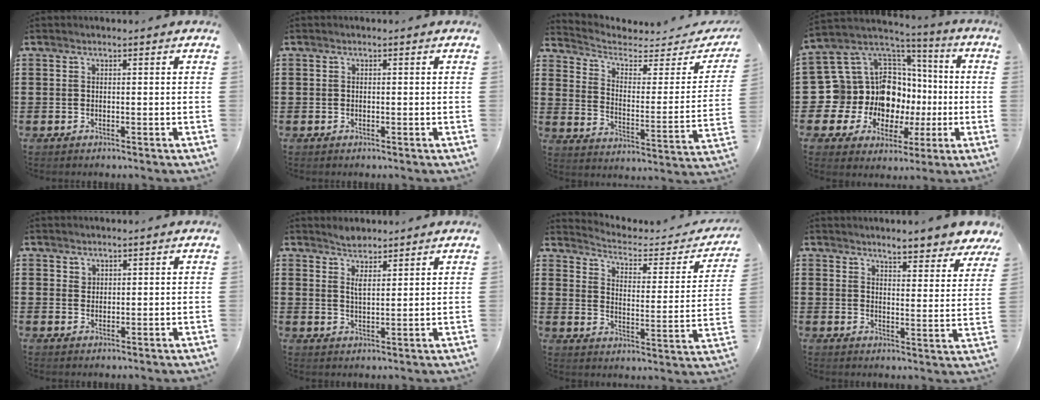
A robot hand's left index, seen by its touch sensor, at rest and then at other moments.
{"total": 0.5, "force": [-0.2, 0.4, 0.2], "torque": [-0.006, 0.000, -0.005]}
{"total": 4.1, "force": [3.2, 1.7, 2.0], "torque": [-0.059, -0.024, 0.049]}
{"total": 15.0, "force": [-2.0, 14.2, 4.6], "torque": [-0.117, -0.033, 0.000]}
{"total": 1.4, "force": [1.2, 0.8, 0.2], "torque": [0.003, -0.003, 0.022]}
{"total": 2.9, "force": [2.5, 0.9, 1.2], "torque": [-0.030, 0.005, 0.047]}
{"total": 3.0, "force": [2.6, 0.9, 1.3], "torque": [-0.044, -0.021, 0.034]}
{"total": 4.8, "force": [4.6, -0.3, 1.2], "torque": [-0.035, -0.027, 0.079]}